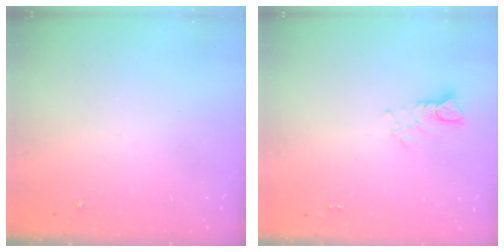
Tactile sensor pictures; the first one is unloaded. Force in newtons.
{"total": 3.5, "press": 3.5, "slide": 0.3}